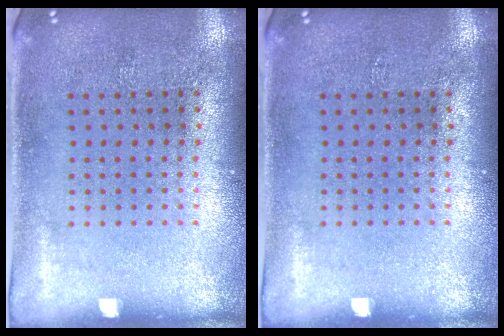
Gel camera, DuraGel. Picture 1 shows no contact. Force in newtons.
{"total": 0.0}